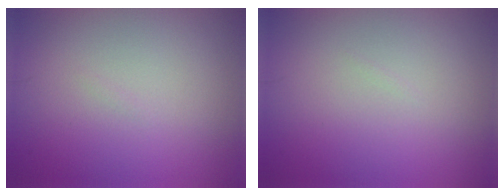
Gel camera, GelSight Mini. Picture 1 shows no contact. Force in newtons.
{"total": 0.0}